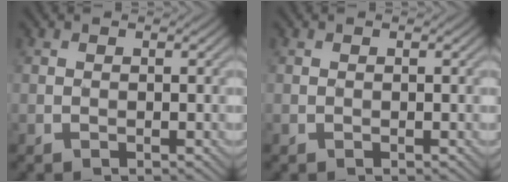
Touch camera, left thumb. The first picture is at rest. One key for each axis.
{"total": 0.0}